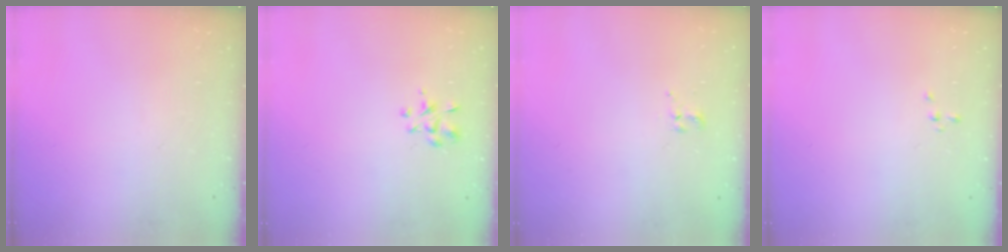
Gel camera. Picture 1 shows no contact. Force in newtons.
{"total": 2.8, "press": 2.6, "slide": 1.1}
{"total": 2.8, "press": 2.5, "slide": 1.3}
{"total": 0.0}